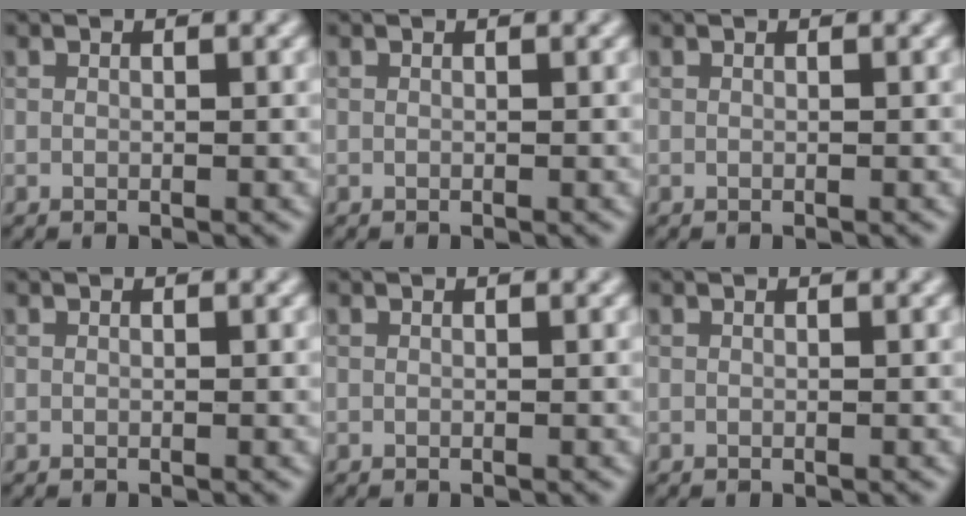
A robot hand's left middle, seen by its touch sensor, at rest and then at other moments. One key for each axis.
{"total": 0.0}
{"total": 0.0}
{"total": 0.0}
{"total": 0.0}
{"total": 0.0}